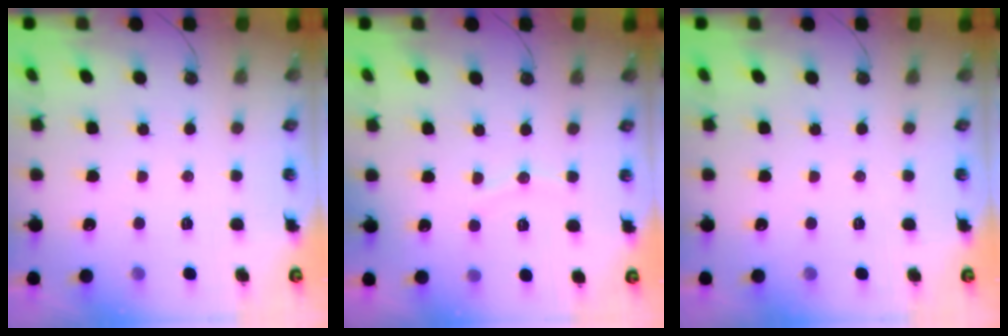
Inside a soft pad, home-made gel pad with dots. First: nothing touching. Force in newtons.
{"total": 4.6, "press": 4.4, "slide": 1.2}
{"total": 0.0}